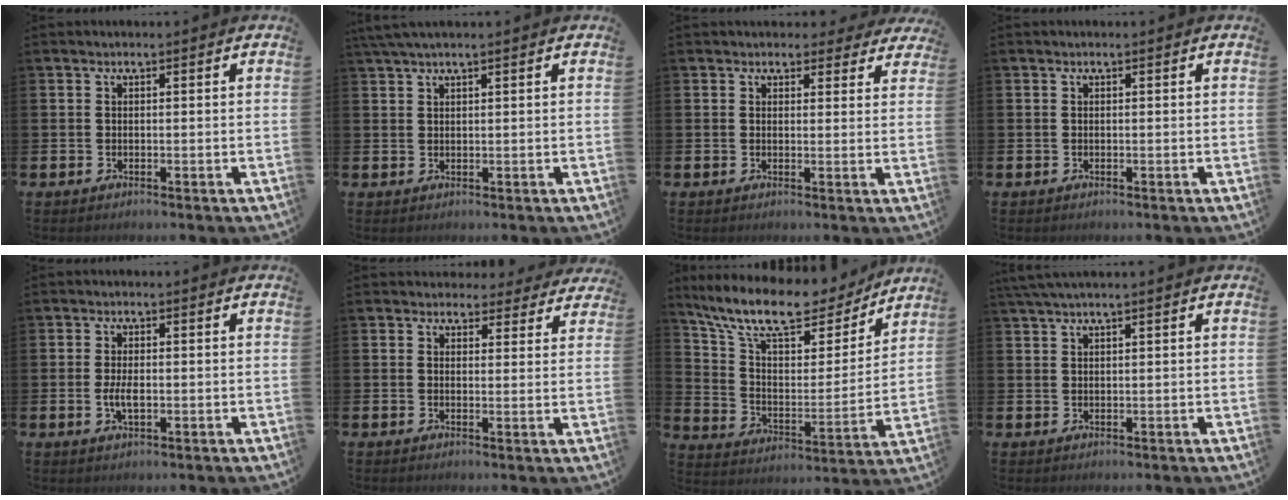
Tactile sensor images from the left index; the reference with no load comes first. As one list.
[{"total": 2.1, "force": [1.7, 0.0, 1.3], "torque": [-0.028, 0.003, 0.031]}, {"total": 2.7, "force": [2.4, 1.2, 0.0], "torque": [0.013, -0.011, 0.039]}, {"total": 0.0}, {"total": 2.9, "force": [-0.3, 1.3, 2.5], "torque": [-0.032, -0.004, -0.009]}, {"total": 3.4, "force": [3.0, 1.6, 0.1], "torque": [0.008, -0.018, 0.049]}, {"total": 13.0, "force": [11.0, 3.8, 5.9], "torque": [-0.147, -0.062, 0.189]}, {"total": 2.0, "force": [1.6, -0.2, 1.2], "torque": [-0.025, 0.003, 0.029]}]